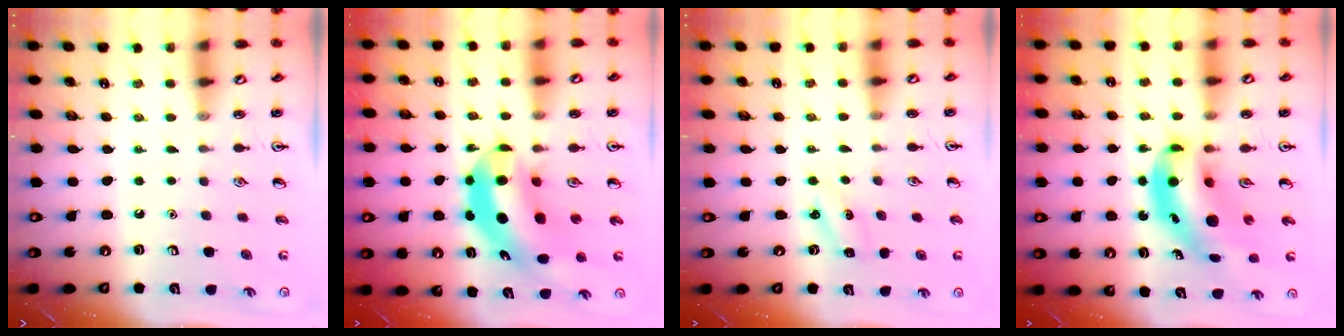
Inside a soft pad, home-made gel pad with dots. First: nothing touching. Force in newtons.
{"total": 10.1, "press": 9.6, "slide": 3.0}
{"total": 2.9, "press": 2.7, "slide": 0.9}
{"total": 11.7, "press": 11.2, "slide": 3.4}